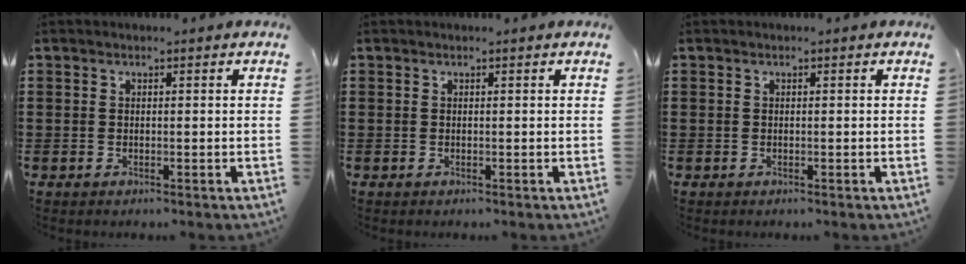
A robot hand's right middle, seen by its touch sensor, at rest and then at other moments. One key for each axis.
{"total": 0.0}
{"total": 0.0}